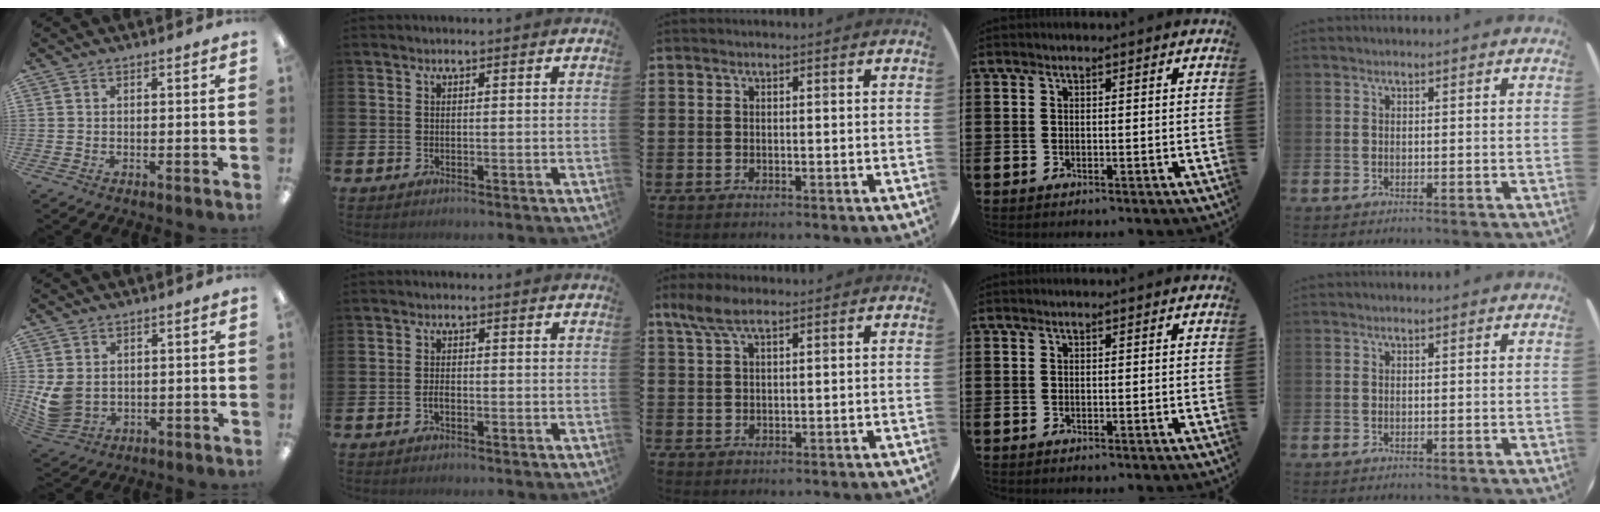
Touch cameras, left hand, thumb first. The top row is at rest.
{"thumb": {"total": 6.8, "force": [1.3, 5.6, 3.8], "torque": [-0.090, -0.005, 0.027]}, "index": {"total": 1.3, "force": [-0.5, 0.7, 1.0], "torque": [-0.013, -0.001, -0.012]}, "middle": {"total": 4.3, "force": [2.9, 1.4, 2.8], "torque": [-0.062, 0.005, 0.054]}}